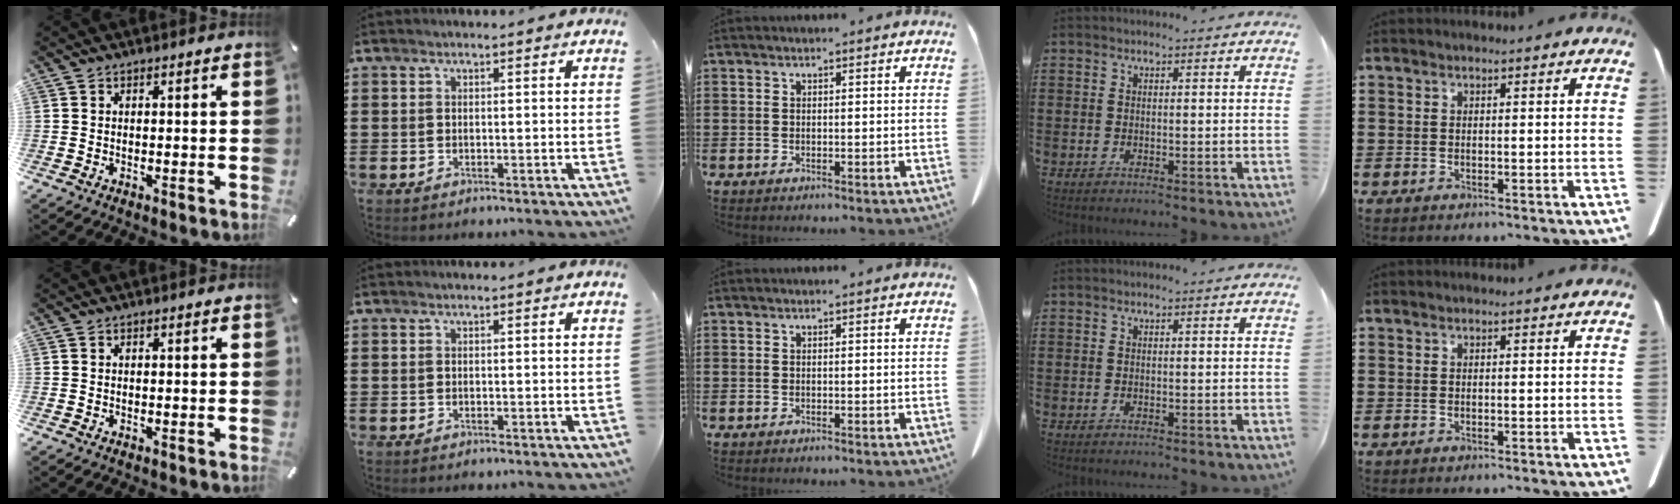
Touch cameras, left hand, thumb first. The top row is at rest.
{}